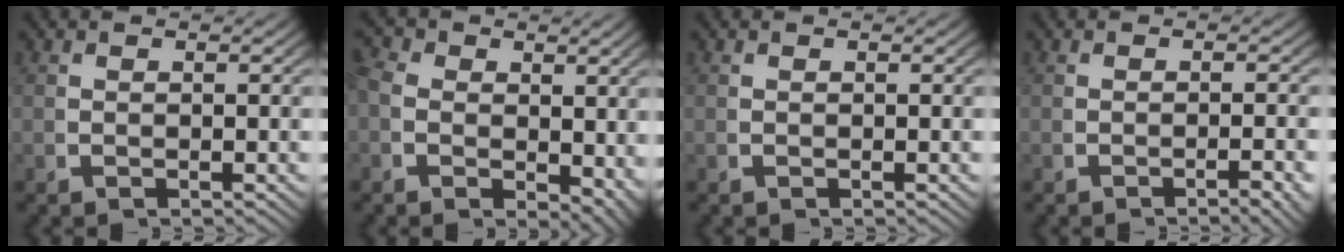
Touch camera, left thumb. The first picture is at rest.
{"total": 5.1, "force": [0.4, 3.8, 3.4], "torque": [-0.055, -0.023, 0.012]}
{"total": 0.0}
{"total": 2.5, "force": [-1.6, 0.5, 1.8], "torque": [-0.028, 0.002, -0.026]}